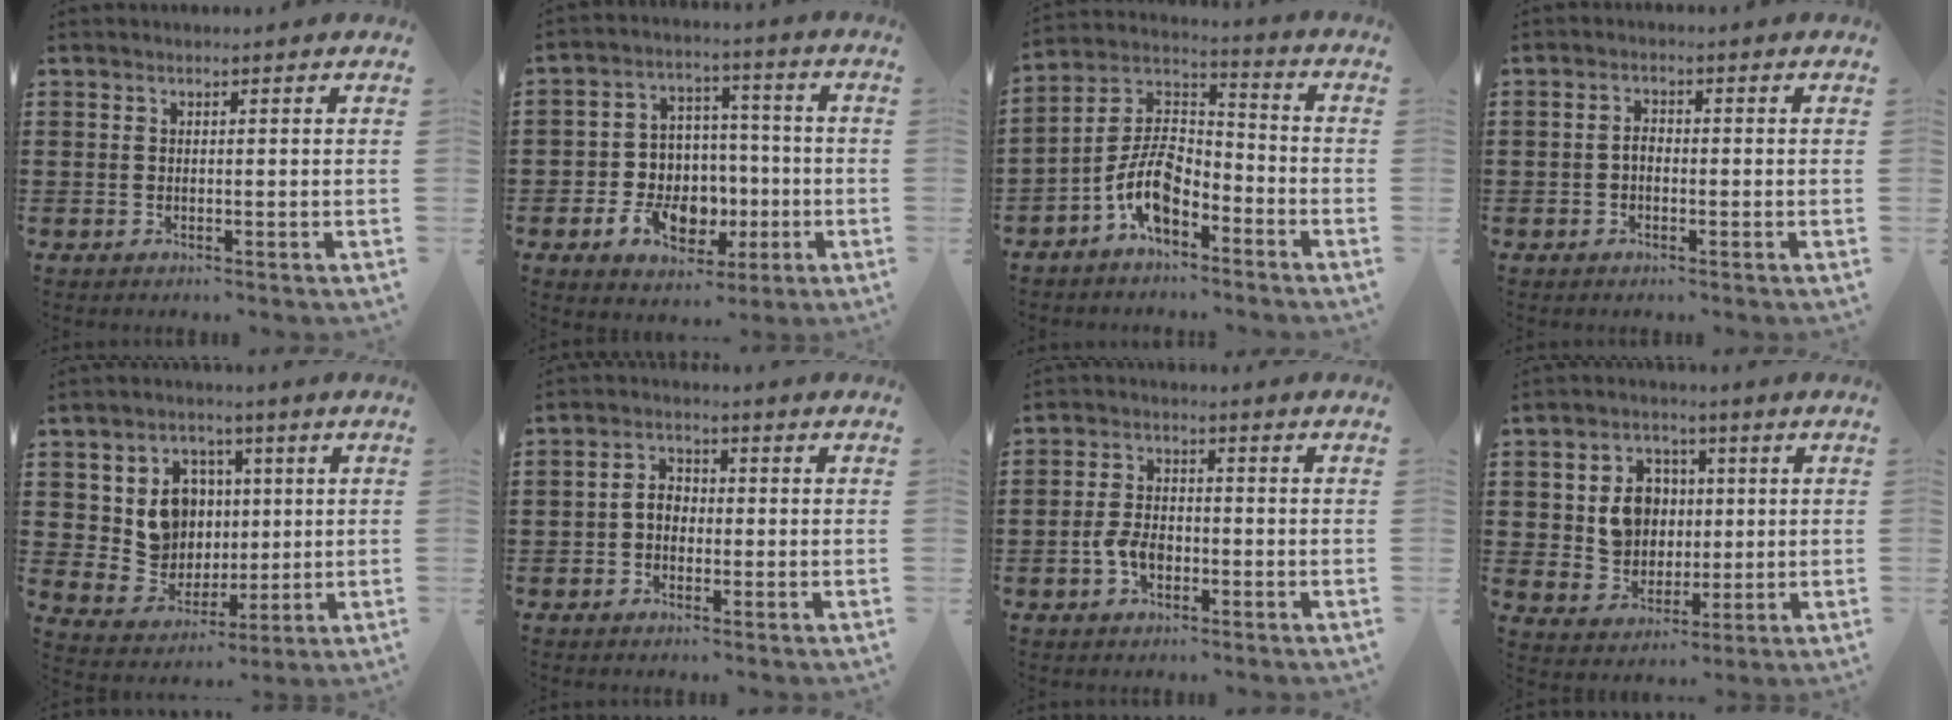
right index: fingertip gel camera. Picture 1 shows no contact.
{"total": 9.1, "force": [-2.6, 7.4, 4.5], "torque": [-0.095, 0.021, -0.036]}
{"total": 8.6, "force": [-4.9, 4.0, 5.8], "torque": [-0.135, -0.008, -0.099]}
{"total": 1.6, "force": [-0.7, 0.9, 1.1], "torque": [-0.023, 0.002, -0.014]}
{"total": 8.9, "force": [2.1, 8.0, 3.2], "torque": [-0.086, 0.009, 0.044]}
{"total": 2.9, "force": [-0.6, 2.0, 2.0], "torque": [-0.040, 0.007, -0.013]}
{"total": 4.1, "force": [-1.5, 2.4, 3.0], "torque": [-0.068, -0.002, -0.029]}
{"total": 7.2, "force": [0.9, 6.4, 3.1], "torque": [-0.079, 0.019, 0.016]}